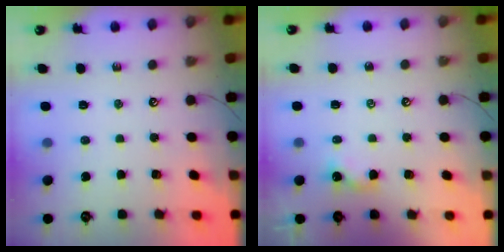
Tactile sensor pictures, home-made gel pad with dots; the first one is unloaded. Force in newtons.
{"total": 1.7, "press": 1.6, "slide": 0.3}